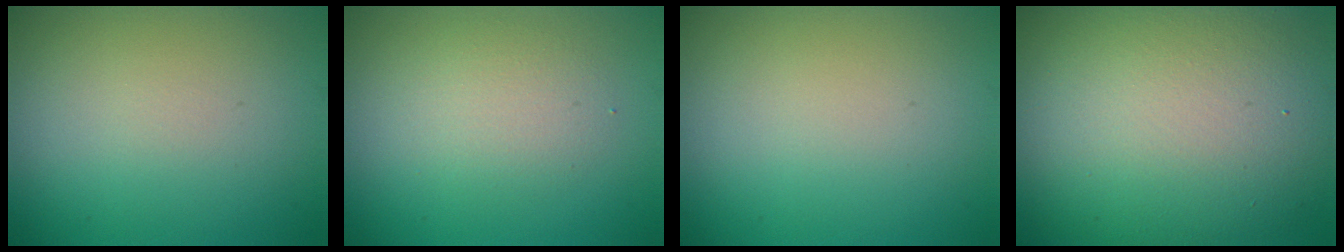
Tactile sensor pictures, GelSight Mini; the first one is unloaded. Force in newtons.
{"total": 2.2, "press": 2.2, "slide": 0.2}
{"total": 0.0}
{"total": 14.9, "press": 14.8, "slide": 0.9}